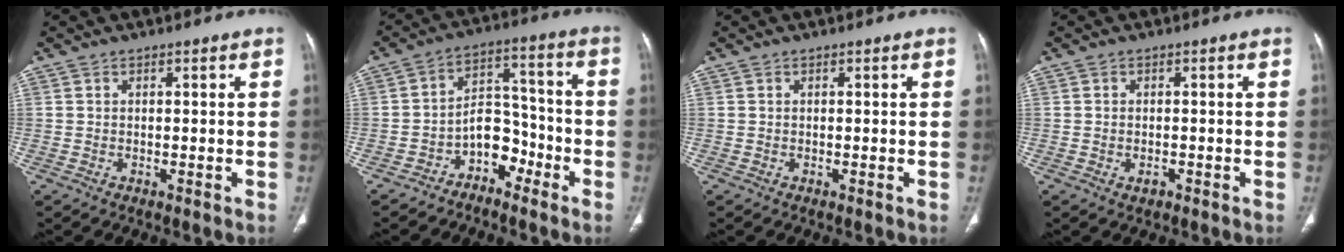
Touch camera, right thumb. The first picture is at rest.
{"total": 7.7, "force": [-4.7, 5.2, 3.0], "torque": [-0.013, 0.076, -0.087]}
{"total": 0.0}
{"total": 1.3, "force": [-0.6, 0.9, 0.7], "torque": [-0.010, 0.004, -0.006]}